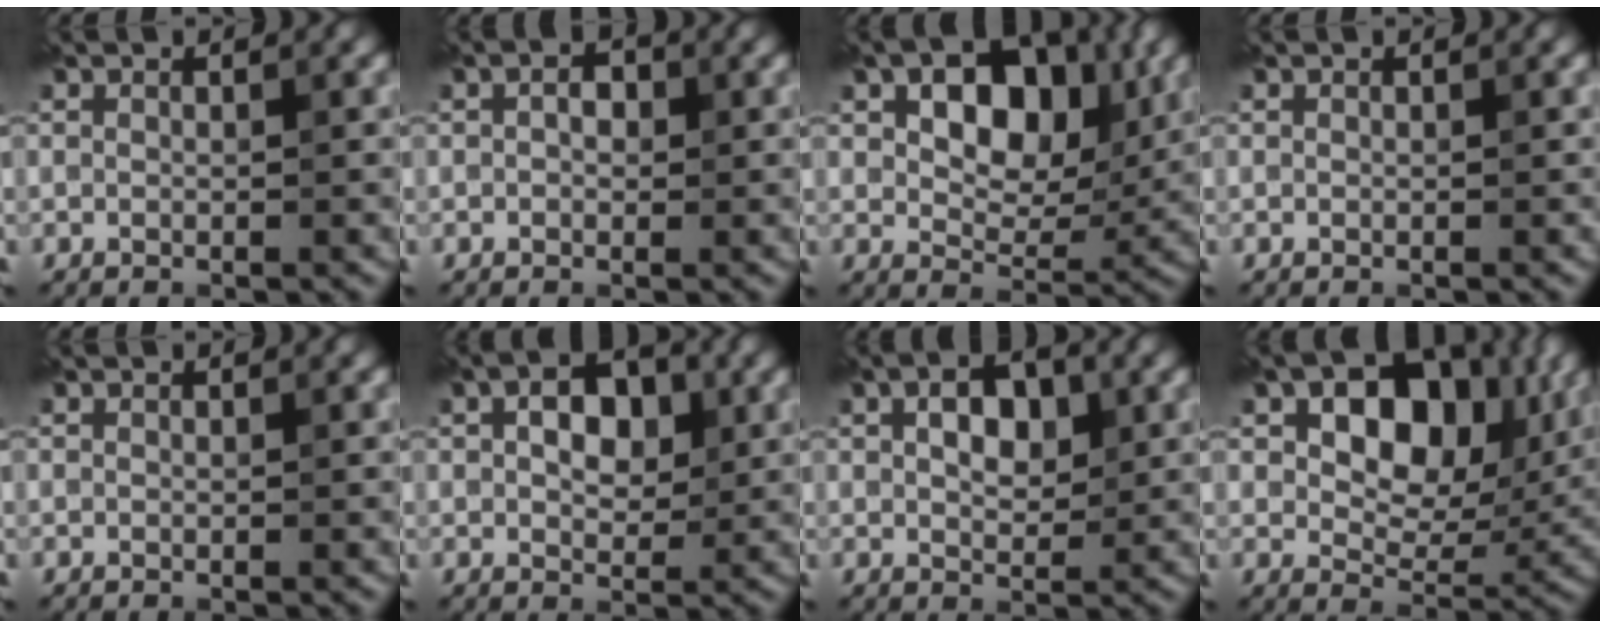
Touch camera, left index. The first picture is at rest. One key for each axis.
{"total": 1.9, "fx": 0.4, "fy": 1.3, "fz": 1.3, "tx": -0.012, "ty": 0.001, "tz": -0.008}
{"total": 8.7, "fx": 2.5, "fy": 5.4, "fz": 6.4, "tx": -0.099, "ty": 0.001, "tz": 0.034}
{"total": 0.0}
{"total": 0.0}
{"total": 4.5, "fx": 1.1, "fy": 2.9, "fz": 3.3, "tx": -0.052, "ty": 0.006, "tz": 0.013}
{"total": 4.0, "fx": 1.1, "fy": 2.4, "fz": 3.1, "tx": -0.050, "ty": 0.006, "tz": 0.017}
{"total": 11.2, "fx": 3.5, "fy": 6.9, "fz": 8.1, "tx": -0.118, "ty": 0.006, "tz": 0.049}